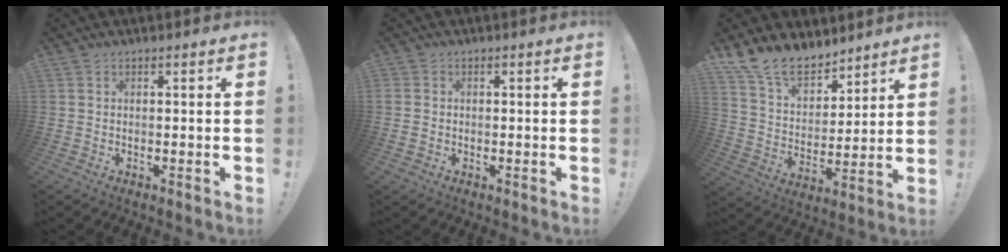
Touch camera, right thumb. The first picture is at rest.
{"total": 1.8, "force": [-0.3, 1.6, 0.8], "torque": [-0.012, 0.005, -0.006]}
{"total": 14.0, "force": [11.4, 7.0, 4.2], "torque": [-0.097, -0.082, 0.219]}